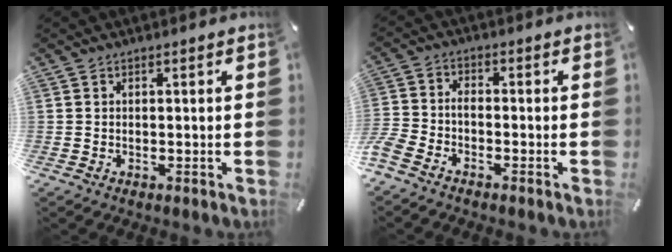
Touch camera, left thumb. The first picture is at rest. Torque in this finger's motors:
{"motor_torque": [-0.35, 1.24, 0.26, 0.17, 0.12]}